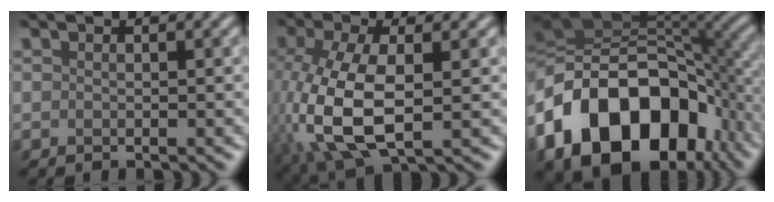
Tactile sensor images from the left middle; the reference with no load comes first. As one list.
[{"total": 9.7, "force": [-1.5, 4.8, 8.3], "torque": [-0.203, -0.015, -0.027]}, {"total": 17.9, "force": [-5.9, 12.0, 11.9], "torque": [-0.227, -0.002, -0.103]}]